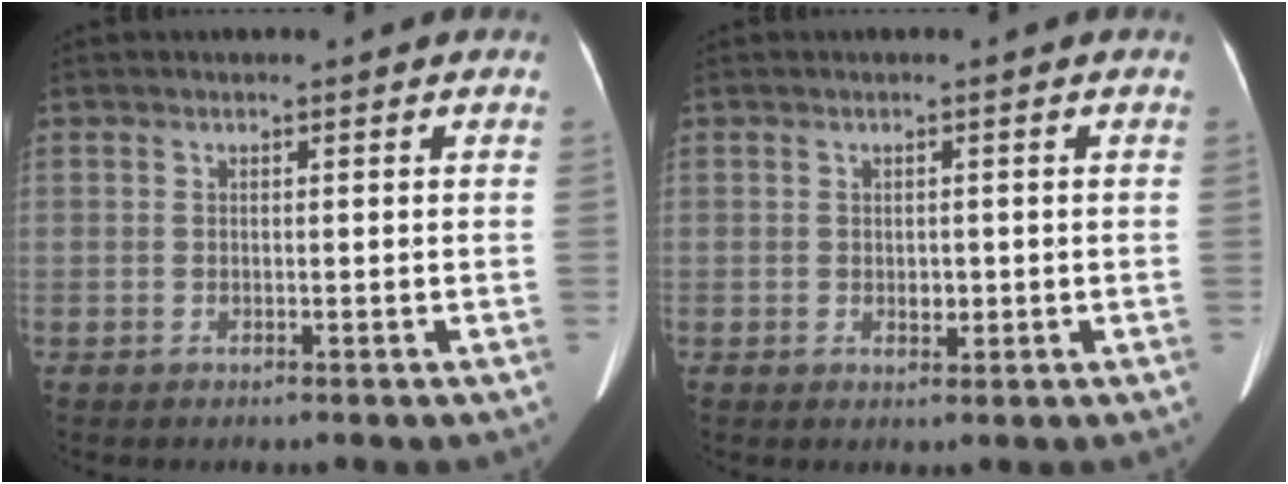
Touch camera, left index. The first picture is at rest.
{"total": 1.3, "force": [-0.2, 1.0, 0.9], "torque": [-0.014, -0.001, -0.001]}